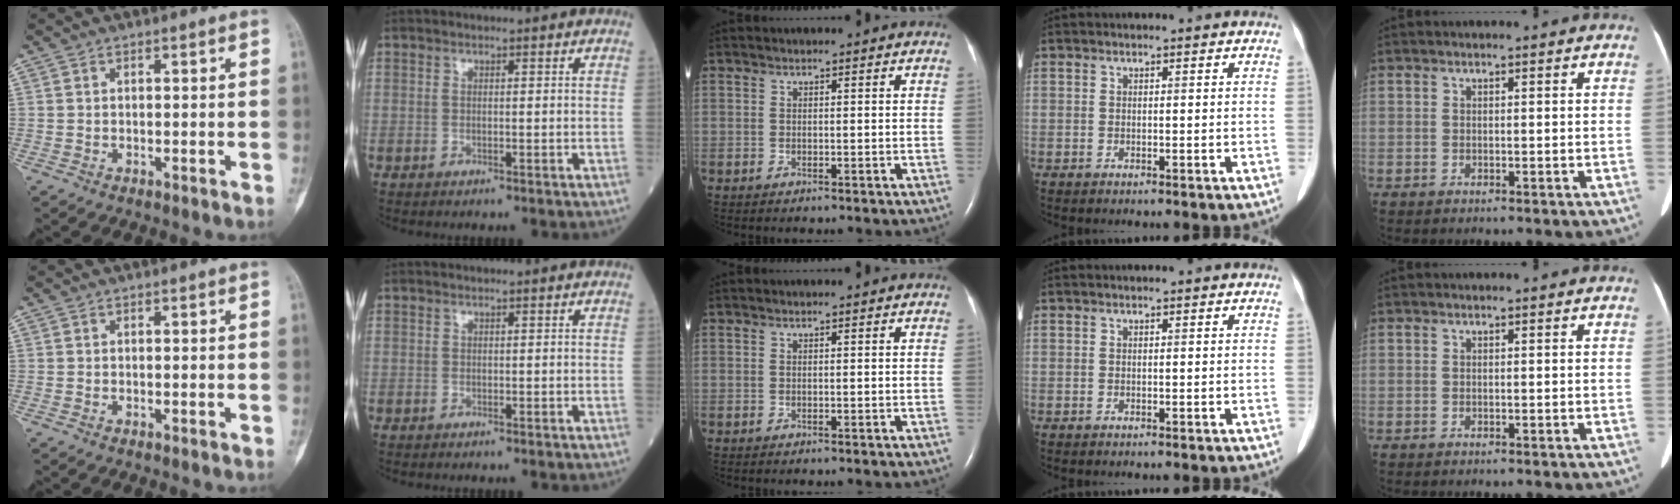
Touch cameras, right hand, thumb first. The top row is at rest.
{}